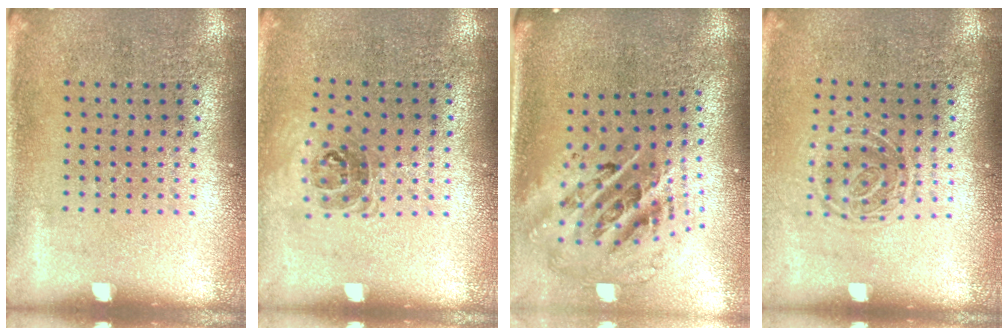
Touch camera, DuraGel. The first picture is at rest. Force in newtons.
{"total": 1.1, "press": 0.9, "slide": 0.5}
{"total": 2.7, "press": 1.8, "slide": 1.9}
{"total": 1.2, "press": 1.0, "slide": 0.7}